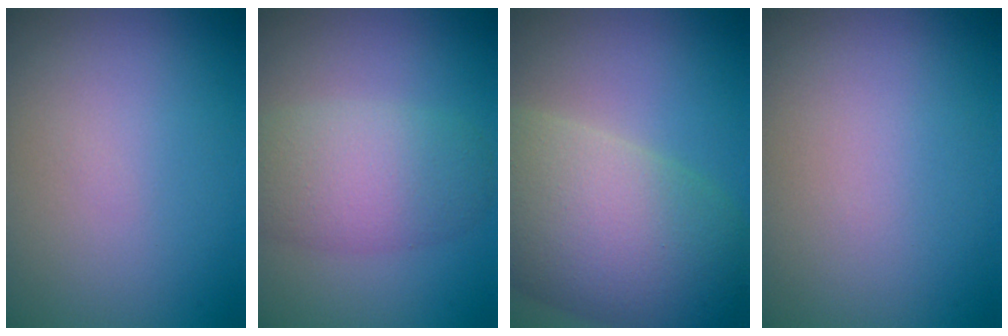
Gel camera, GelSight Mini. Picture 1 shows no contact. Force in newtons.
{"total": 5.0, "press": 5.0, "slide": 0.3}
{"total": 12.2, "press": 12.2, "slide": 0.7}
{"total": 0.0}